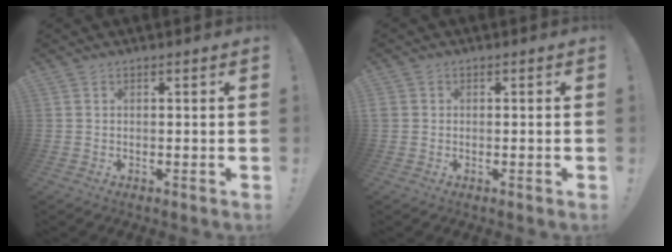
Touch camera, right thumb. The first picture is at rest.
{"total": 1.2, "force": [0.0, 1.0, 0.5], "torque": [-0.011, 0.004, 0.000]}